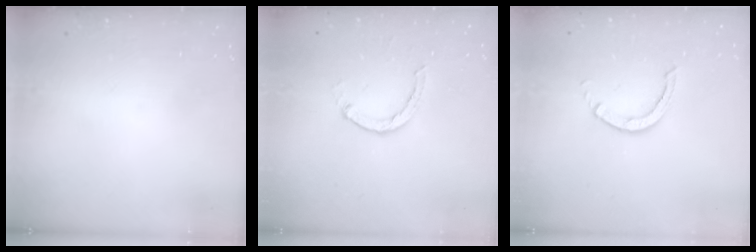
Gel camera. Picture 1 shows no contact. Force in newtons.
{"total": 1.8, "press": 1.8, "slide": 0.2}
{"total": 3.2, "press": 3.2, "slide": 0.4}